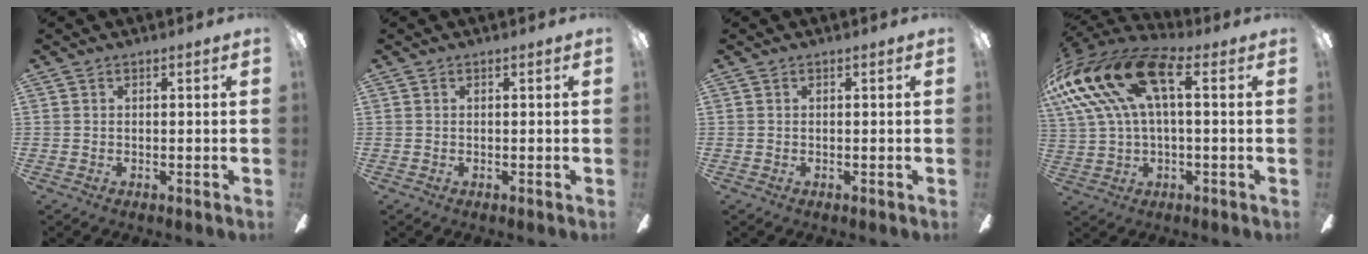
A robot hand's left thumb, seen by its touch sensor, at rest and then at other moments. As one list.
[{"total": 0.0}, {"total": 0.0}, {"total": 21.5, "force": [4.9, 11.5, 17.4], "torque": [-0.355, -0.004, 0.086]}]